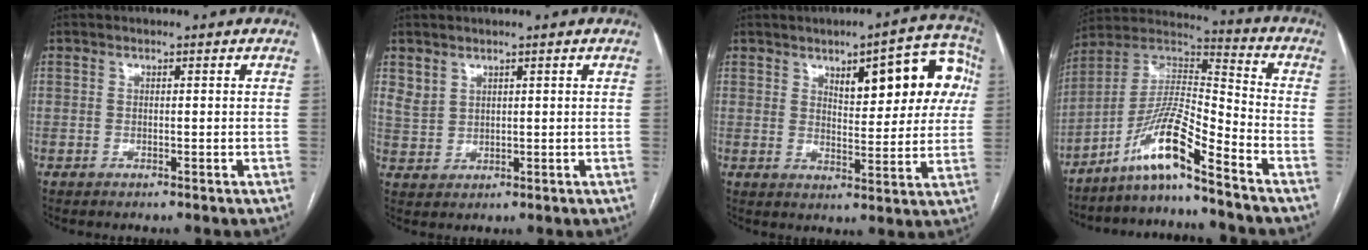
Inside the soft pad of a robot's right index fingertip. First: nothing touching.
{"total": 2.8, "force": [2.1, 1.7, 0.7], "torque": [-0.014, -0.001, 0.051]}
{"total": 13.5, "force": [4.8, 4.7, 11.7], "torque": [-0.136, 0.030, 0.062]}
{"total": 11.2, "force": [-8.1, -0.3, 7.8], "torque": [-0.152, 0.013, -0.154]}